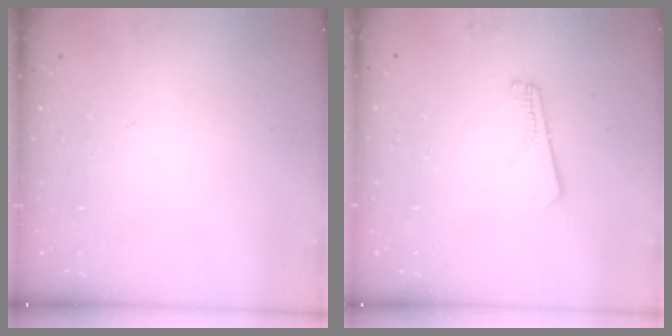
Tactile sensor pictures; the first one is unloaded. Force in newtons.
{"total": 2.1, "press": 2.1, "slide": 0.3}